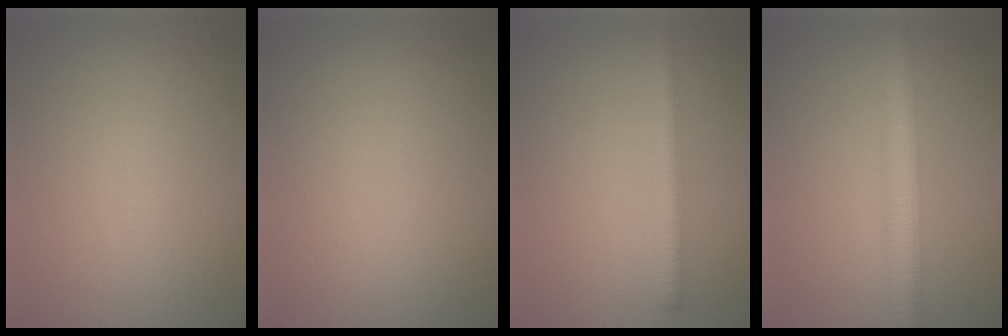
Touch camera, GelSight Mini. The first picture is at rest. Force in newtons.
{"total": 0.0}
{"total": 2.3, "press": 2.3, "slide": 0.1}
{"total": 4.1, "press": 4.1, "slide": 0.1}